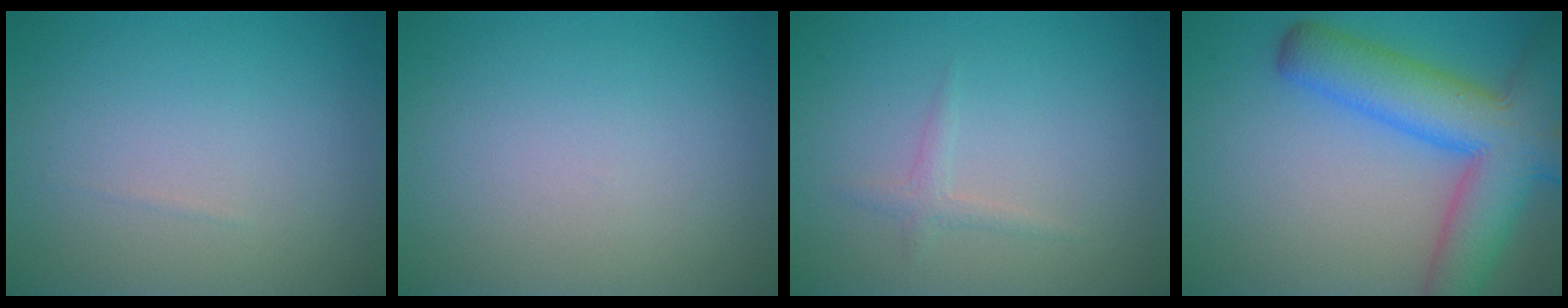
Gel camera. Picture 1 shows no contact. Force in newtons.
{"total": 0.0}
{"total": 1.1, "press": 1.0, "slide": 0.1}
{"total": 9.8, "press": 9.8, "slide": 0.6}